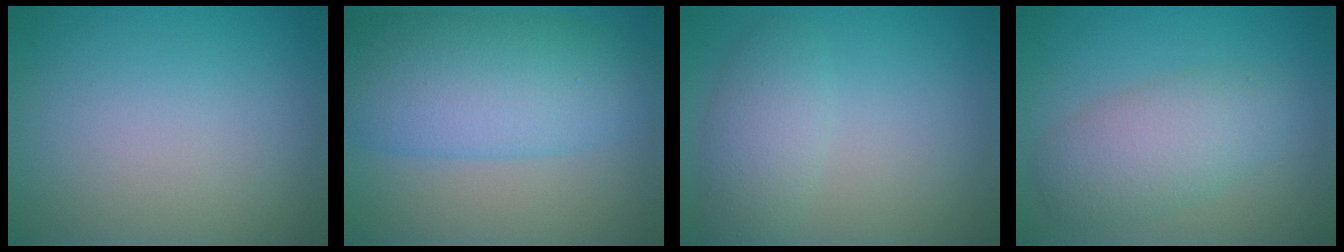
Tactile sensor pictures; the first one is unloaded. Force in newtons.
{"total": 8.7, "press": 8.7, "slide": 0.2}
{"total": 2.6, "press": 2.6, "slide": 0.2}
{"total": 4.5, "press": 4.5, "slide": 0.2}